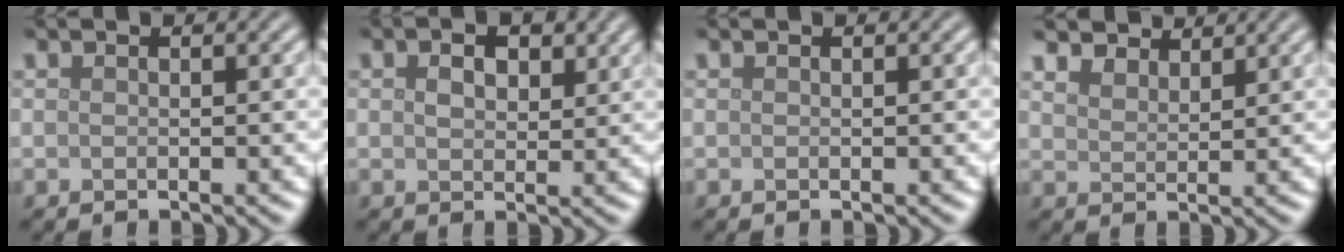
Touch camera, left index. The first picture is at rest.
{"total": 2.8, "force": [1.2, 1.7, 1.9], "torque": [-0.036, 0.001, 0.021]}
{"total": 0.0}
{"total": 4.8, "force": [4.3, 1.6, 1.3], "torque": [-0.042, -0.004, 0.075]}